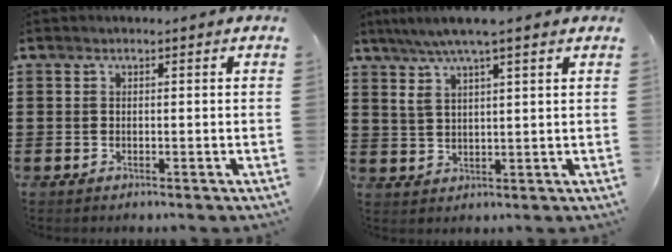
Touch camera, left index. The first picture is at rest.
{"total": 5.5, "force": [3.9, 0.7, 3.9], "torque": [-0.084, -0.004, 0.067]}